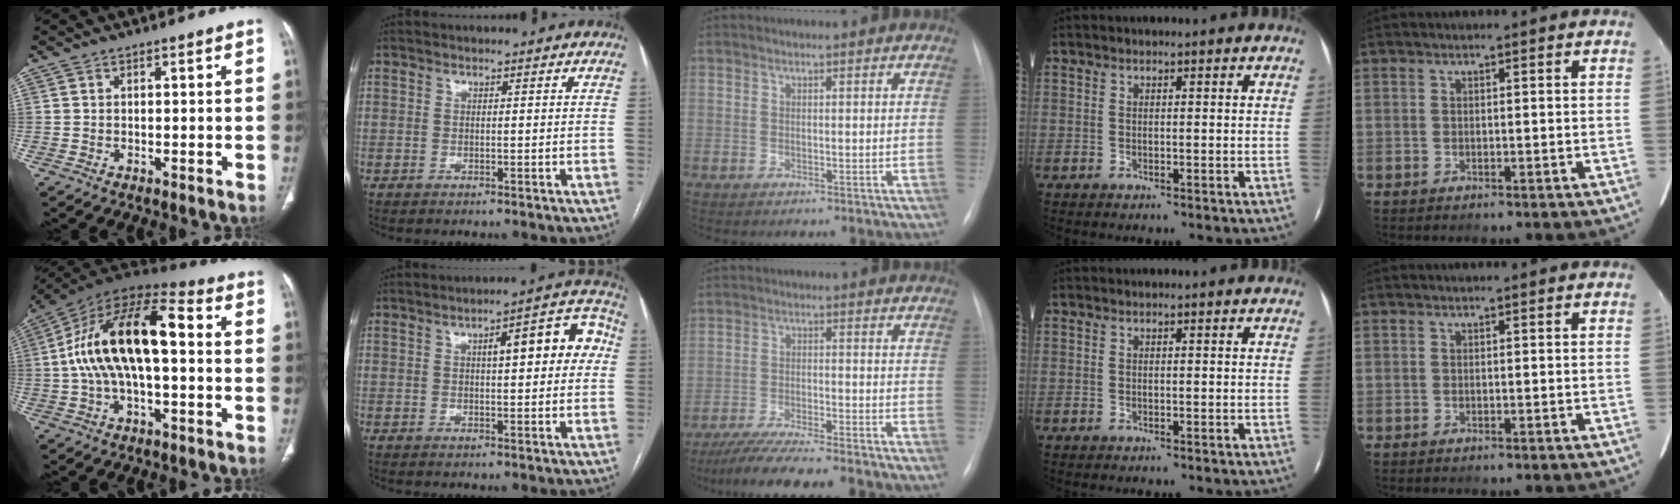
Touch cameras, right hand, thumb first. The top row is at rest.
{"thumb": {"total": 19.5, "force": [0.7, 9.0, 17.2], "torque": [-0.314, 0.050, 0.004]}, "index": {"total": 9.2, "force": [1.8, 2.7, 8.6], "torque": [-0.104, 0.031, 0.018]}, "middle": {"total": 10.6, "force": [-8.8, 0.6, 5.8], "torque": [-0.094, -0.022, -0.140]}}